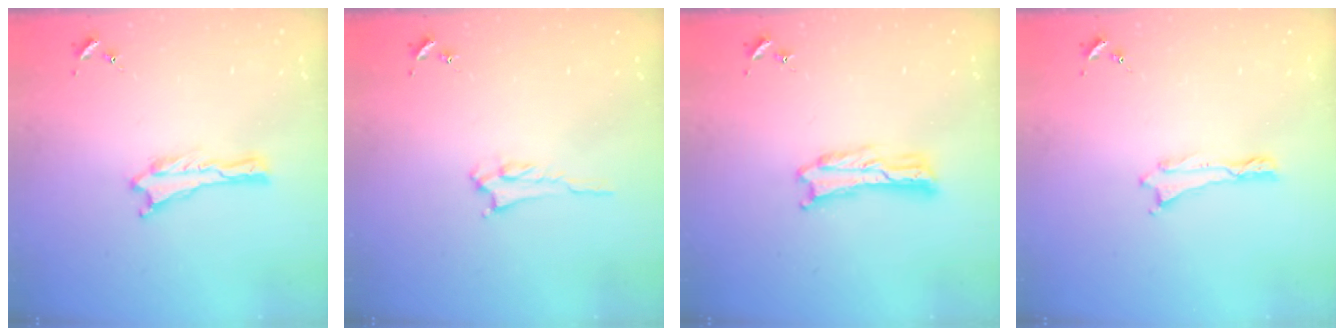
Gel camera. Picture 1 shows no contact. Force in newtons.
{"total": 2.2, "press": 2.2, "slide": 0.3}
{"total": 1.0, "press": 1.0, "slide": 0.2}
{"total": 0.0}